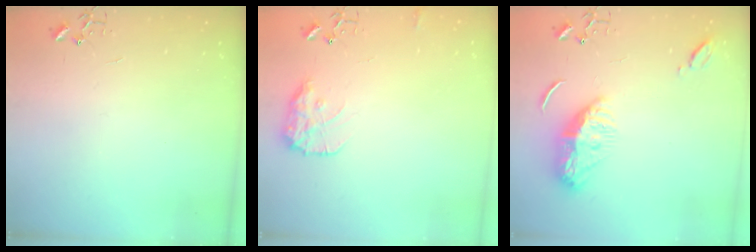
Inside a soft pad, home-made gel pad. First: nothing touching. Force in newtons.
{"total": 10.8, "press": 10.8, "slide": 0.4}
{"total": 11.1, "press": 11.0, "slide": 1.0}